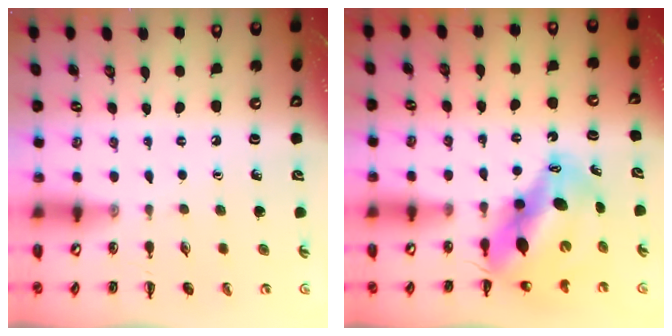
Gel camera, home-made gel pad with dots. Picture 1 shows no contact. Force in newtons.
{"total": 13.3, "press": 12.9, "slide": 3.1}